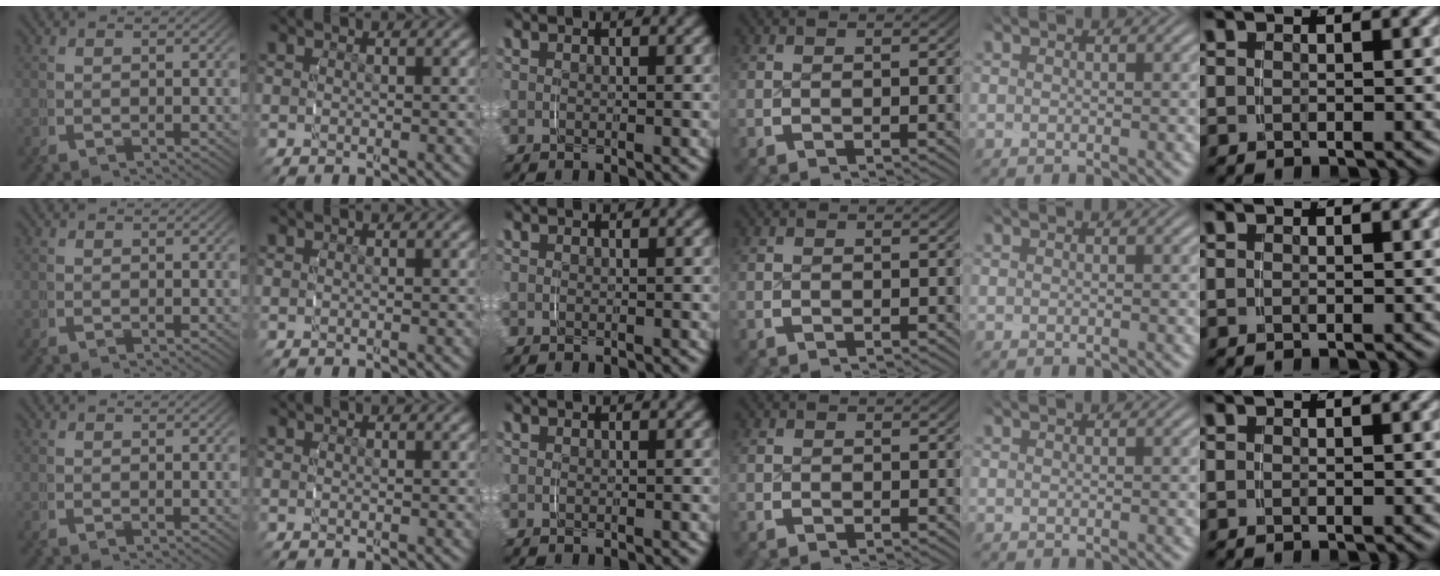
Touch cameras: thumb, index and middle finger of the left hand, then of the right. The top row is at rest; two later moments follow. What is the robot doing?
{"motion": "grasp_and_lifting", "object": "fork"}